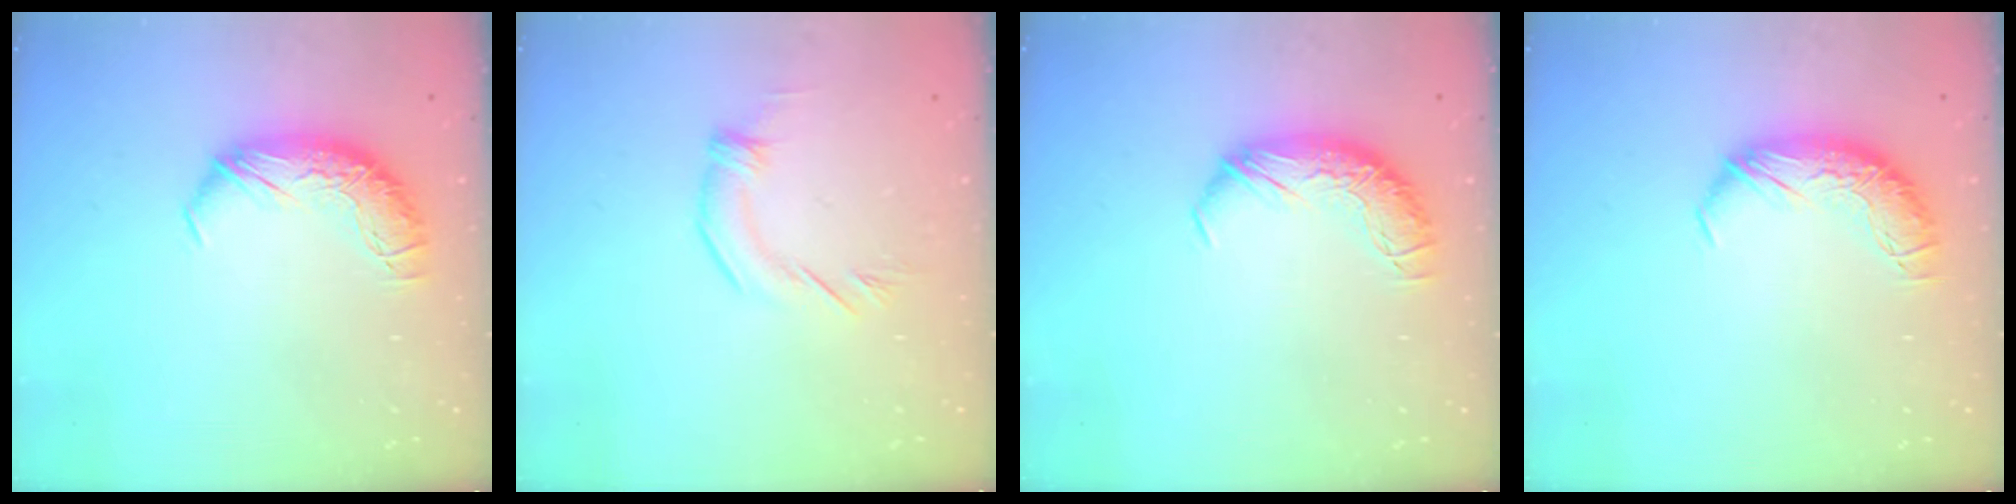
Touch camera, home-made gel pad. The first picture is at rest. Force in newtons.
{"total": 3.3, "press": 3.3, "slide": 0.3}
{"total": 0.0}
{"total": 0.0}